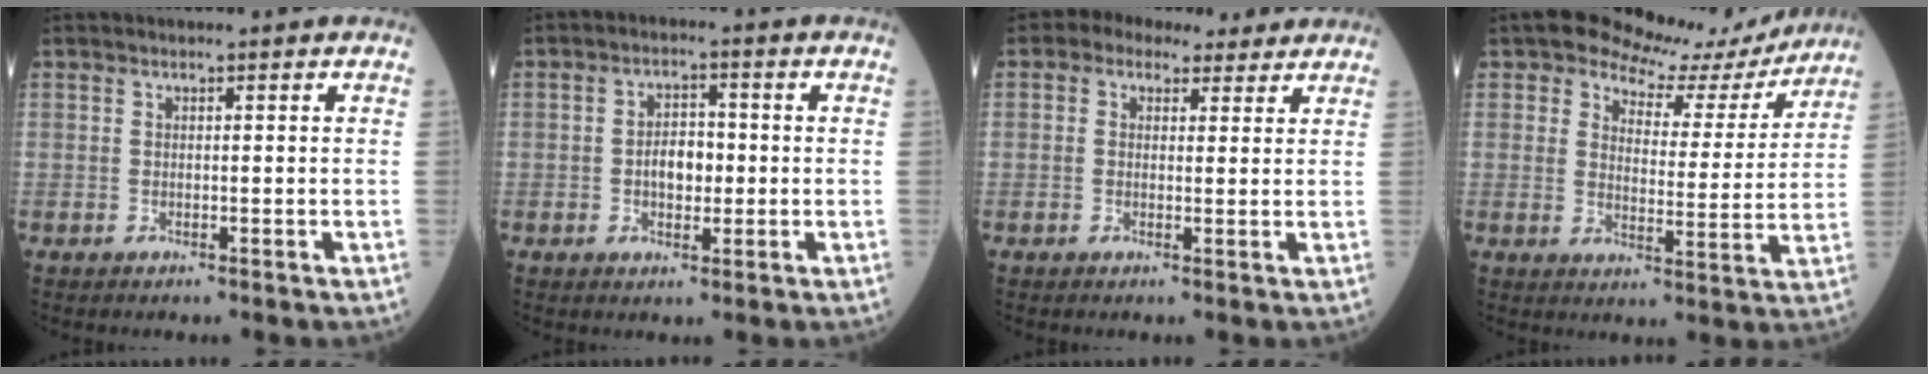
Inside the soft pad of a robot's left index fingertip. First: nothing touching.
{"total": 4.3, "force": [-1.2, 2.5, 3.3], "torque": [-0.055, 0.007, -0.025]}
{"total": 4.7, "force": [3.0, 3.2, 1.6], "torque": [-0.022, 0.028, 0.040]}
{"total": 10.6, "force": [9.3, 4.7, 2.0], "torque": [-0.017, -0.005, 0.105]}